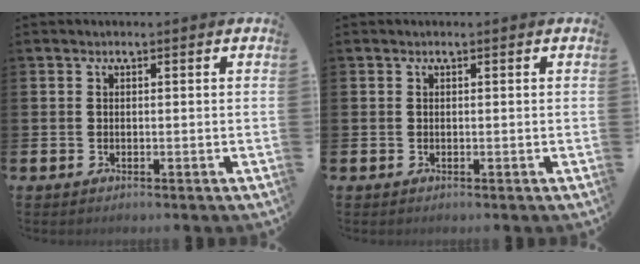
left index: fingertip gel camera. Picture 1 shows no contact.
{"total": 0.0}